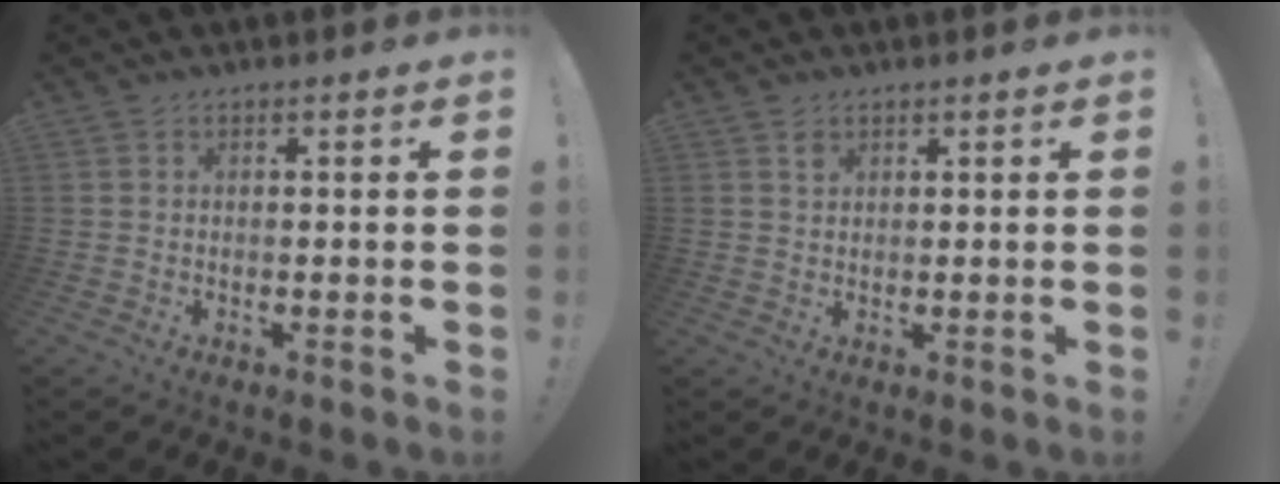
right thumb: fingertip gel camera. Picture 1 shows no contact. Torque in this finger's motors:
{"motor_torque": [0.35, 0.19, -0.01, -0.22, 0.00]}